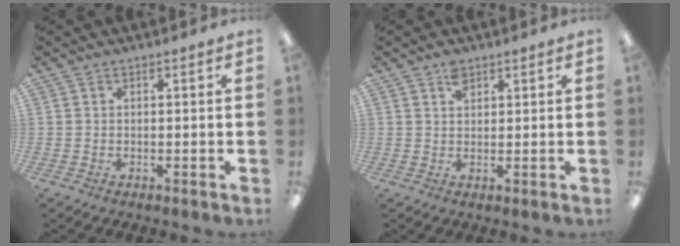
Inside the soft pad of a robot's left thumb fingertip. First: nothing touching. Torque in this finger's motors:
{"motor_torque": [0.37, 0.02, 0.35, -0.37, 0.00]}